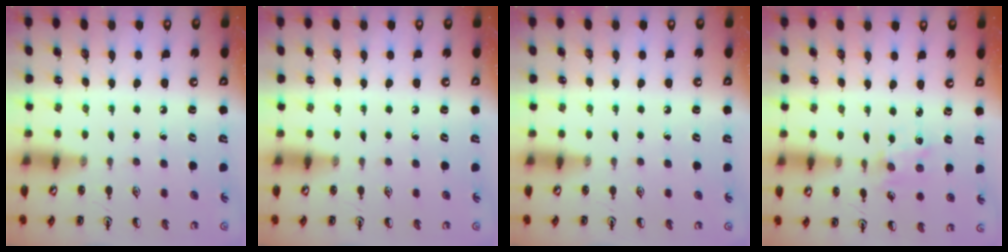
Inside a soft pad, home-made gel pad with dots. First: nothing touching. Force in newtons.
{"total": 0.0}
{"total": 0.0}
{"total": 1.9, "press": 1.9, "slide": 0.3}